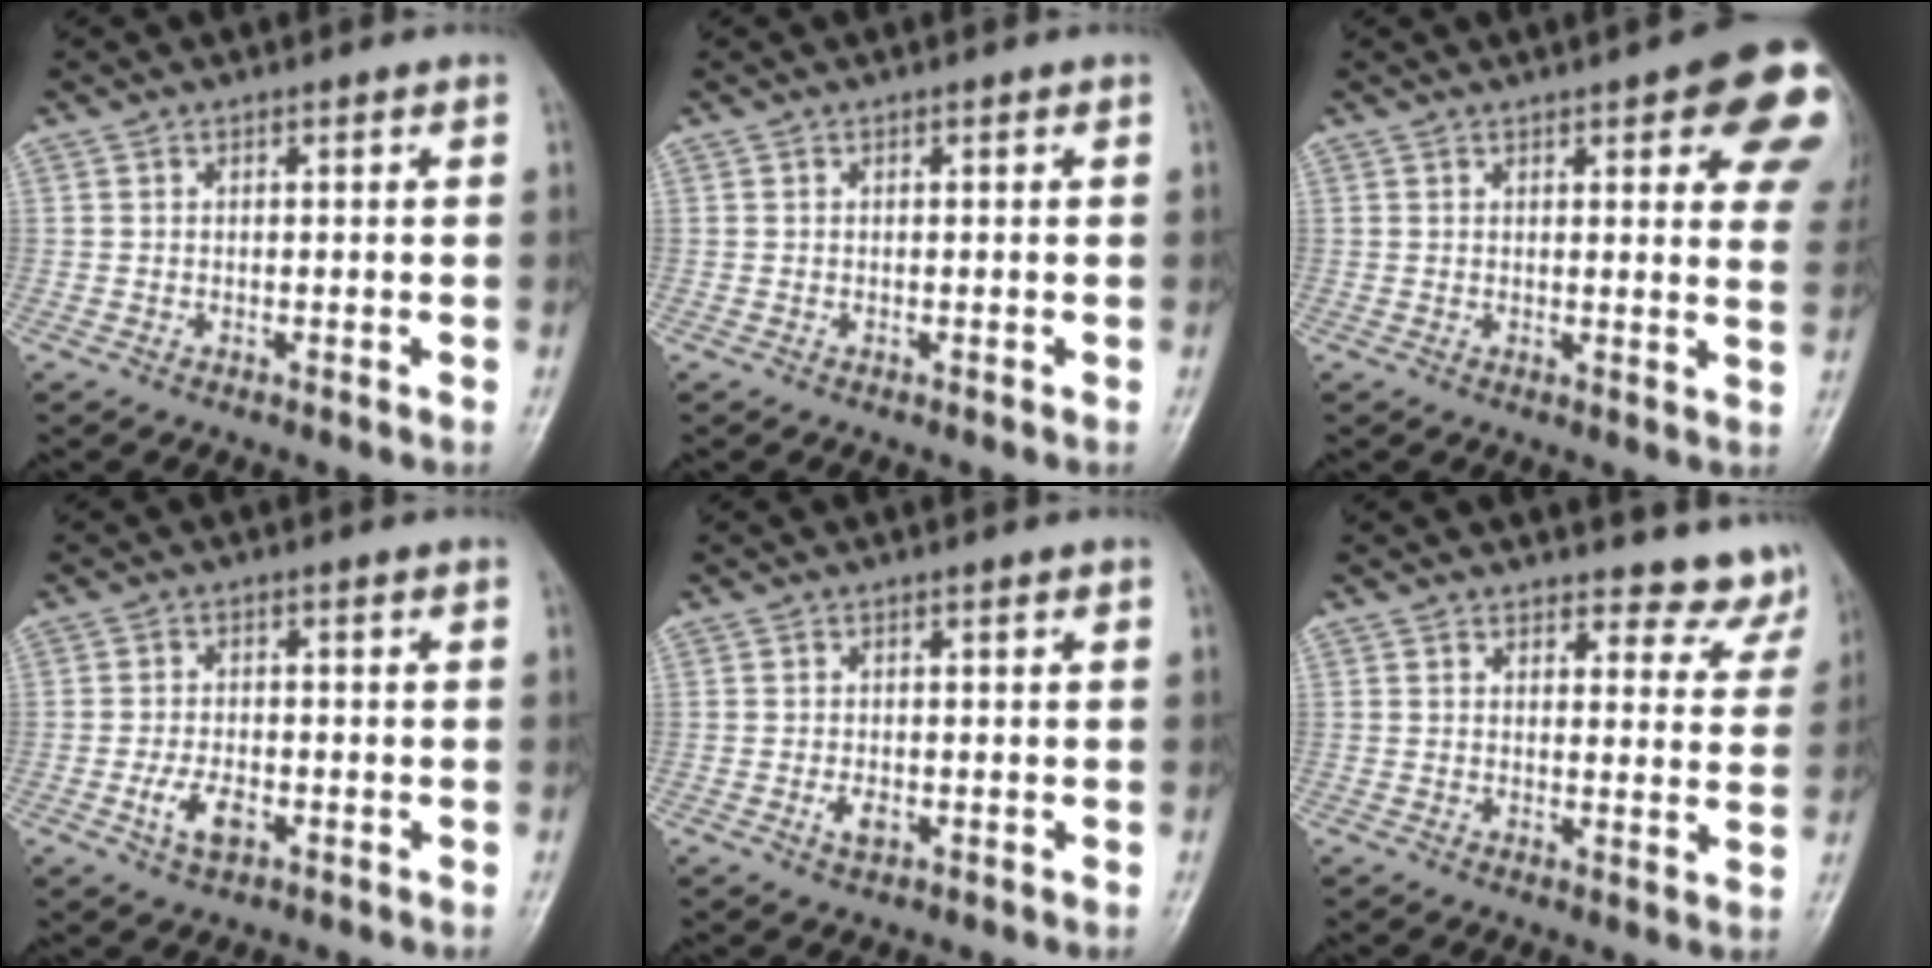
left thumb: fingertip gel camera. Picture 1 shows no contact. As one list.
[{"total": 0.0}, {"total": 15.5, "force": [6.7, 4.7, 13.1], "torque": [-0.130, -0.019, 0.069]}, {"total": 4.6, "force": [-1.9, 2.4, 3.3], "torque": [-0.065, 0.007, -0.033]}, {"total": 1.9, "force": [-0.7, 1.1, 1.4], "torque": [-0.028, -0.002, -0.012]}, {"total": 7.5, "force": [7.0, 2.6, -0.2], "torque": [0.047, -0.049, 0.060]}]